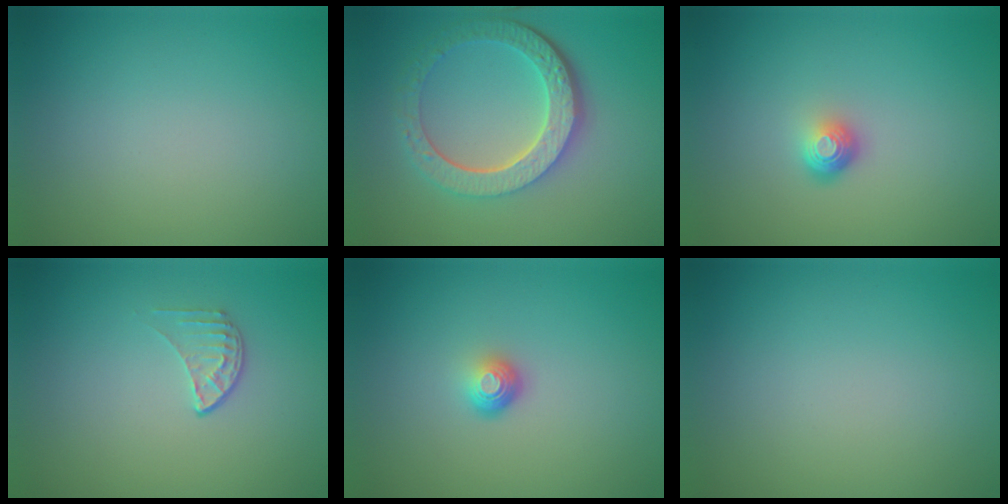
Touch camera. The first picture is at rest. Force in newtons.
{"total": 6.4, "press": 4.7, "slide": 4.3}
{"total": 1.8, "press": 1.2, "slide": 1.4}
{"total": 1.4, "press": 0.9, "slide": 1.1}
{"total": 1.6, "press": 1.0, "slide": 1.3}
{"total": 0.0}